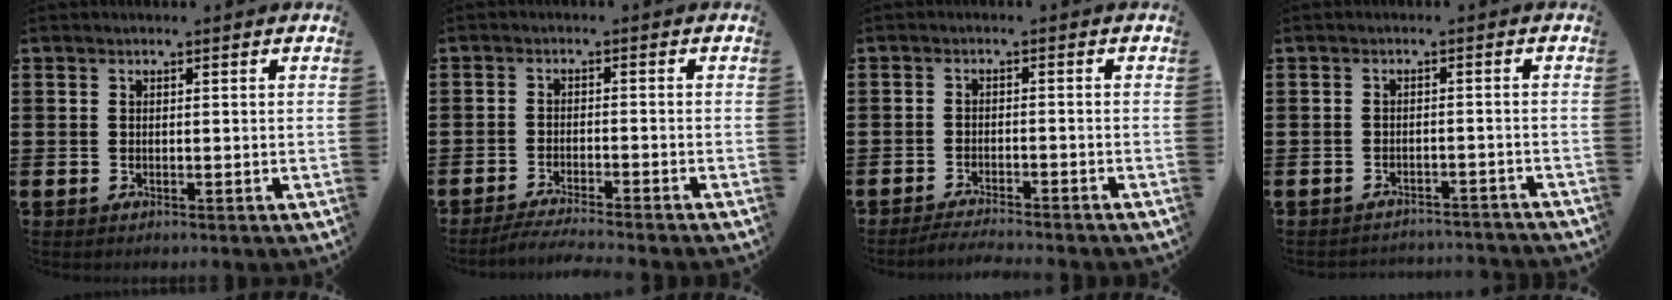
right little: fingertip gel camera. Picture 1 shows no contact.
{"total": 2.5, "force": [-2.2, -0.3, 1.1], "torque": [-0.016, 0.000, -0.041]}
{"total": 1.9, "force": [-1.8, -0.2, 0.5], "torque": [-0.007, 0.004, -0.036]}
{"total": 1.6, "force": [-1.6, -0.1, -0.1], "torque": [-0.003, 0.004, -0.035]}